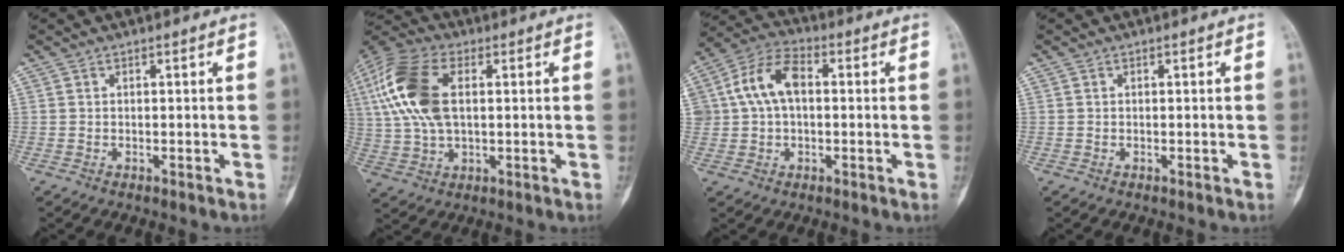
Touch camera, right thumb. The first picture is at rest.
{"total": 16.5, "force": [3.3, 9.0, 13.3], "torque": [-0.298, 0.015, 0.060]}
{"total": 10.3, "force": [1.2, 6.6, 7.8], "torque": [-0.145, 0.029, 0.019]}
{"total": 0.0}